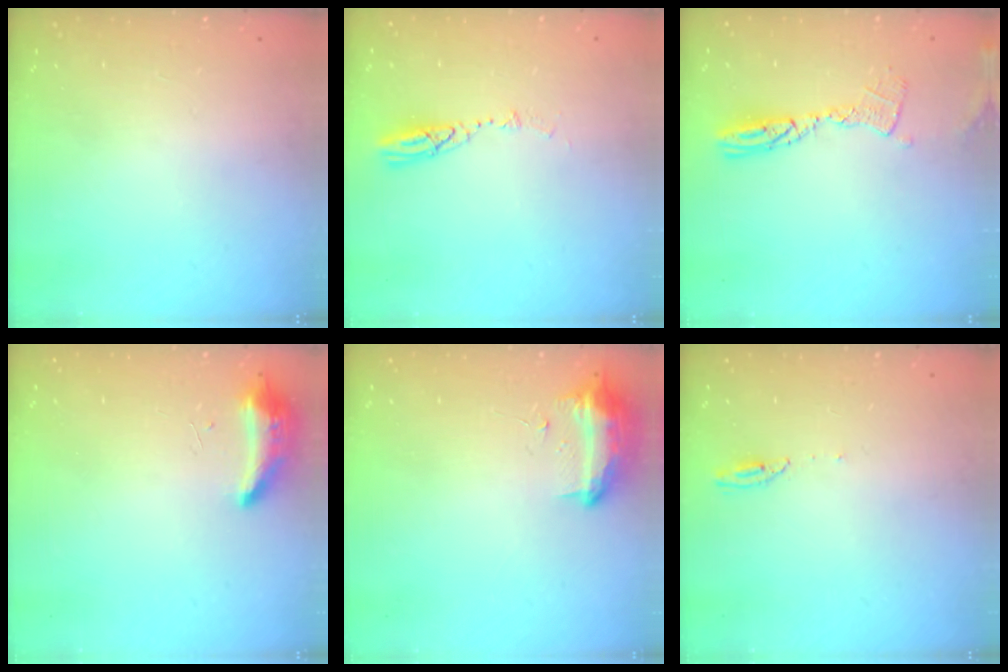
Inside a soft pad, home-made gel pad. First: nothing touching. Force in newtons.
{"total": 4.3, "press": 4.3, "slide": 0.4}
{"total": 9.7, "press": 9.6, "slide": 0.9}
{"total": 8.5, "press": 8.4, "slide": 1.6}
{"total": 10.7, "press": 10.6, "slide": 0.7}
{"total": 4.4, "press": 4.4, "slide": 0.1}